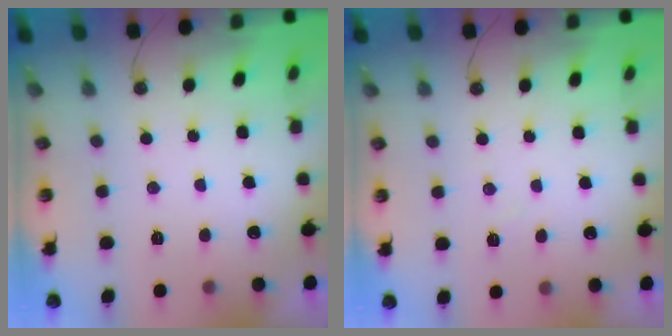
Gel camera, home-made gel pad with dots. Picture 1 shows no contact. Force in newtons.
{"total": 3.7, "press": 3.7, "slide": 0.5}